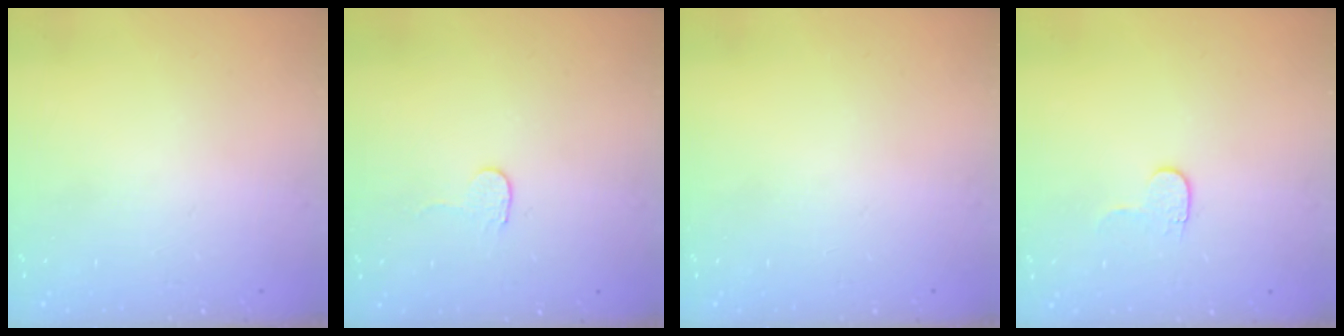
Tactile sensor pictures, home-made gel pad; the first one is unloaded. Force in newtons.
{"total": 2.7, "press": 2.7, "slide": 0.2}
{"total": 0.0}
{"total": 3.6, "press": 3.6, "slide": 0.4}